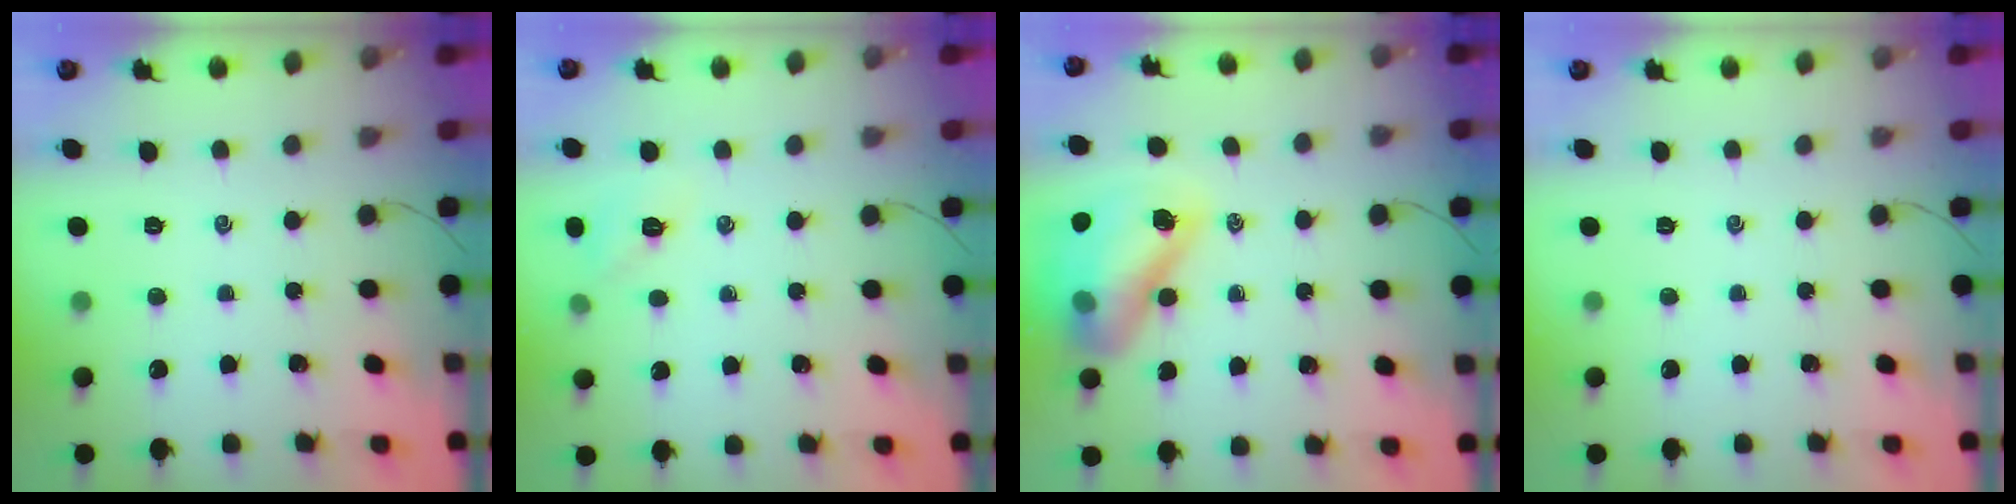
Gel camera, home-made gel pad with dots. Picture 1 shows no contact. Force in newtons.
{"total": 6.4, "press": 6.3, "slide": 1.5}
{"total": 15.8, "press": 15.2, "slide": 4.3}
{"total": 0.0}